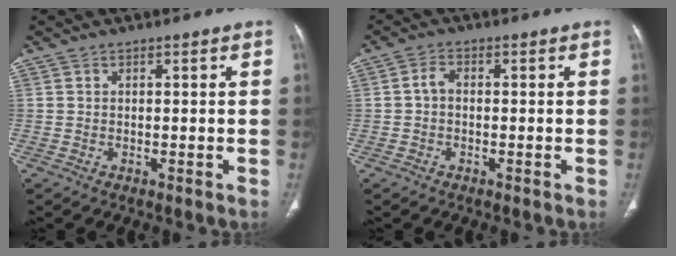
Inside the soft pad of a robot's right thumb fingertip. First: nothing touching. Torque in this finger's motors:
{"motor_torque": [-0.64, -0.04, -0.33, 0.33, 0.21]}